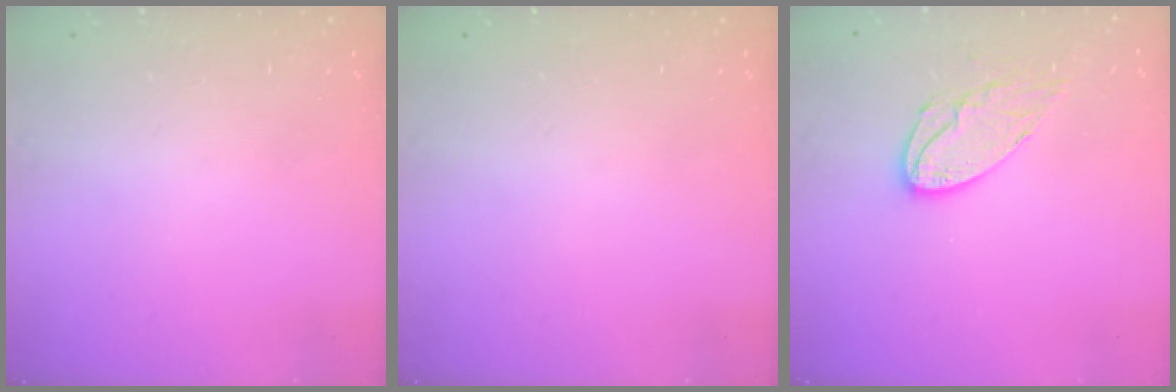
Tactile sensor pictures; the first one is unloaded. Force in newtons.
{"total": 0.0}
{"total": 9.9, "press": 9.9, "slide": 0.7}